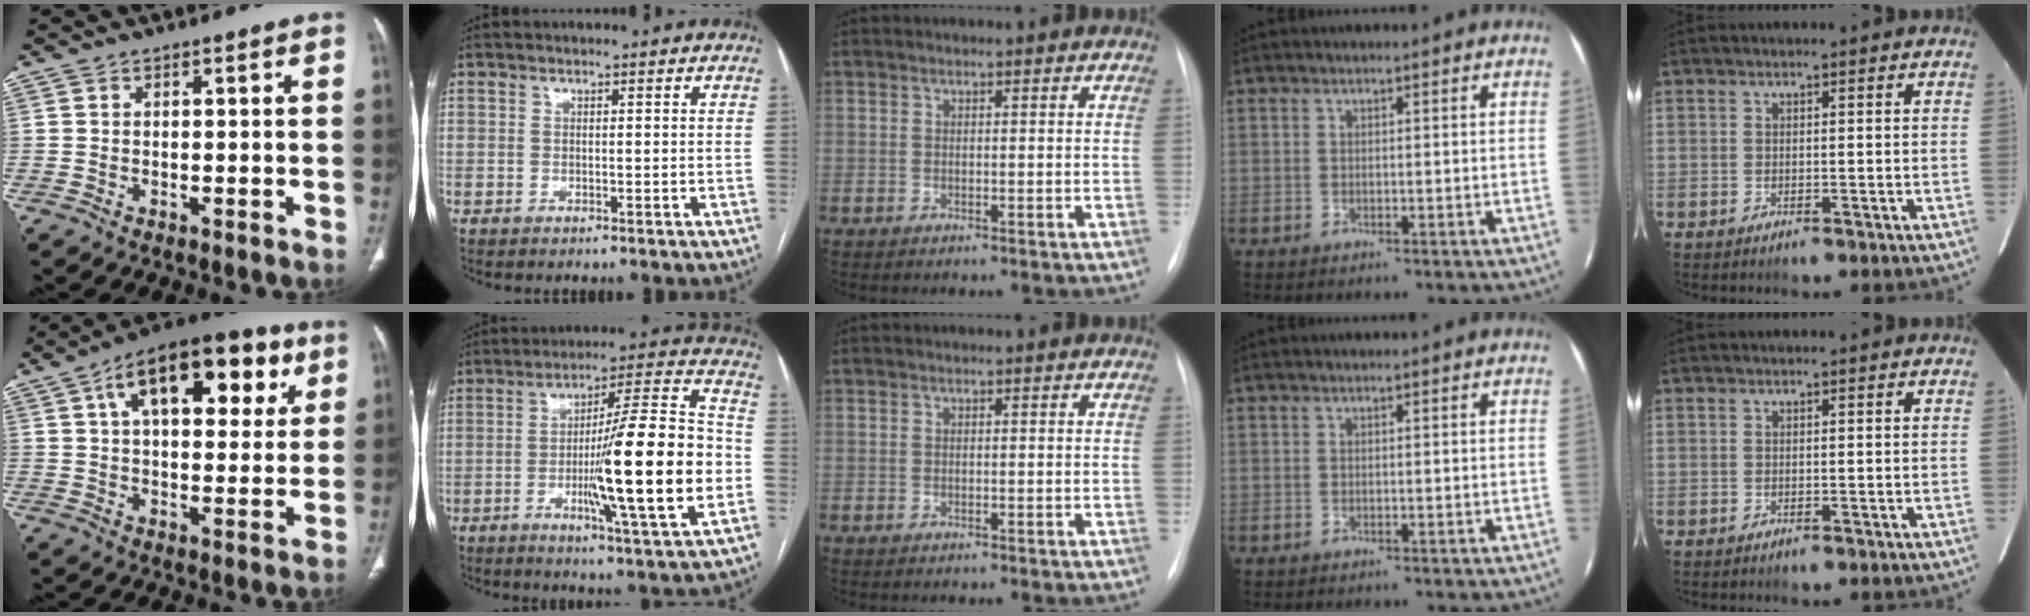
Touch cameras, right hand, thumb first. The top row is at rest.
{"thumb": {"total": 21.2, "force": [8.3, 10.8, 16.3], "torque": [-0.209, 0.008, 0.123]}, "index": {"total": 20.6, "force": [-4.0, 0.4, 20.2], "torque": [-0.307, -0.004, -0.064]}}